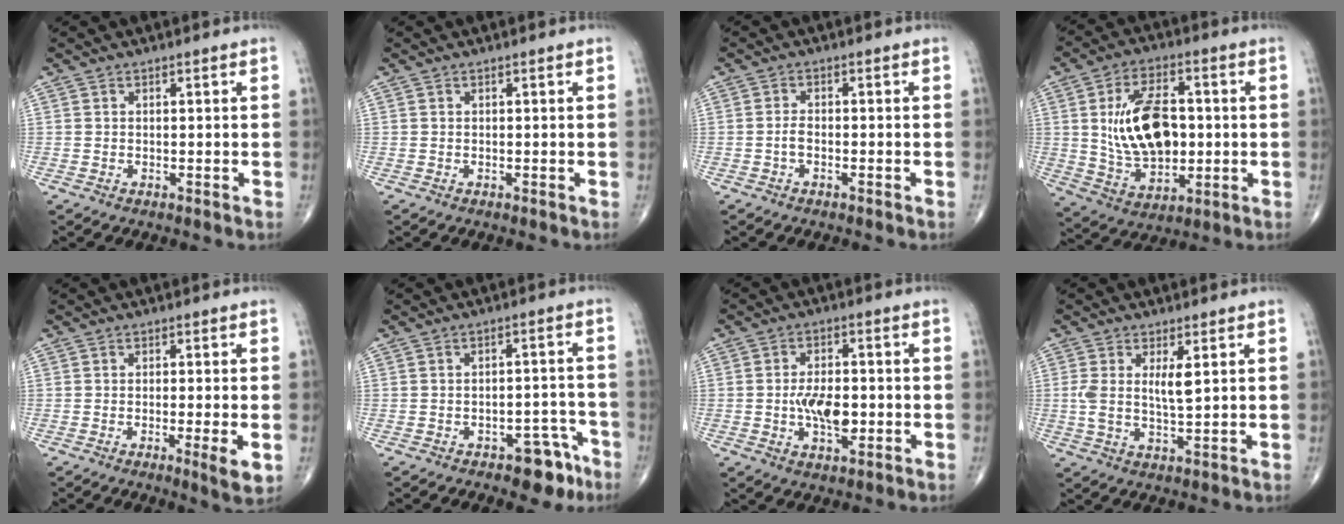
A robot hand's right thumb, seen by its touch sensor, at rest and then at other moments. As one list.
[{"total": 0.0}, {"total": 1.7, "force": [-0.7, 0.7, 1.3], "torque": [-0.028, 0.007, -0.017]}, {"total": 16.6, "force": [1.0, 9.6, 13.4], "torque": [-0.212, 0.001, 0.024]}, {"total": 4.7, "force": [-1.2, 0.6, 4.5], "torque": [-0.073, -0.013, -0.020]}, {"total": 7.2, "force": [-4.6, 3.6, 4.3], "torque": [-0.028, 0.040, -0.056]}, {"total": 8.2, "force": [-1.3, 4.3, 6.9], "torque": [-0.110, 0.007, -0.022]}, {"total": 5.5, "force": [1.4, 1.5, 5.1], "torque": [-0.100, -0.015, 0.028]}]